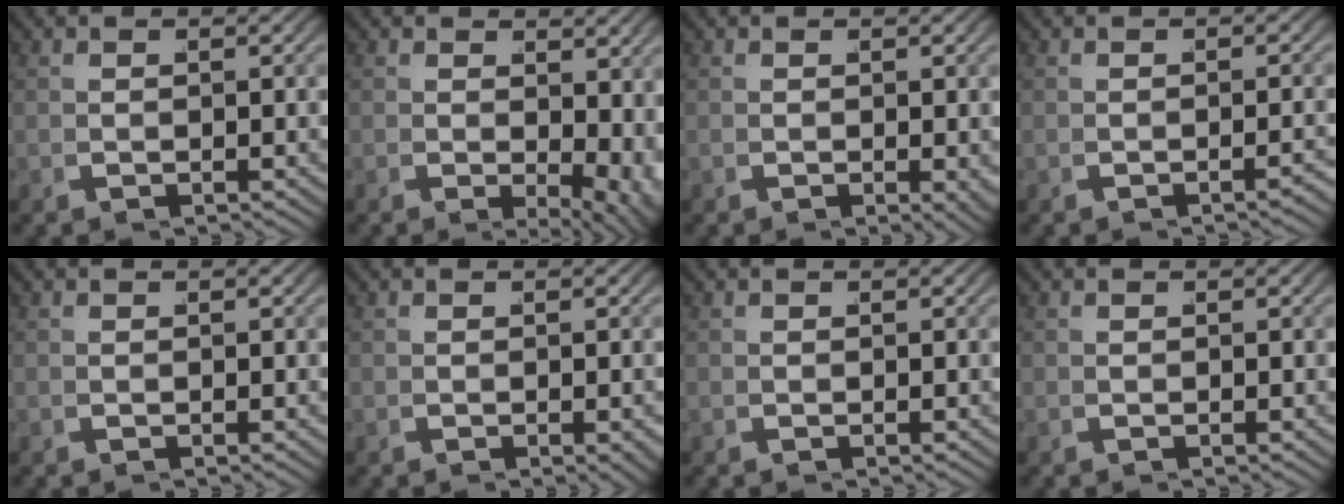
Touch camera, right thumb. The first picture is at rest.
{"total": 4.8, "force": [0.3, 2.7, 3.9], "torque": [-0.052, -0.020, 0.014]}
{"total": 1.4, "force": [-0.2, 0.6, 1.3], "torque": [-0.014, -0.007, 0.000]}
{"total": 1.1, "force": [-1.0, -0.1, 0.5], "torque": [-0.008, 0.005, -0.017]}
{"total": 0.0}
{"total": 1.0, "force": [-0.4, 0.3, 0.8], "torque": [-0.011, -0.003, -0.003]}
{"total": 0.0}
{"total": 0.0}